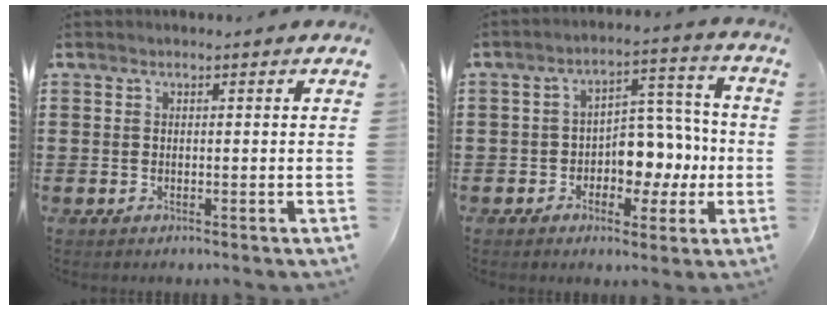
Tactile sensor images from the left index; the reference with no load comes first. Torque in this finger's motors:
{"motor_torque": [1.51, 0.45, 0.28, 0.08]}